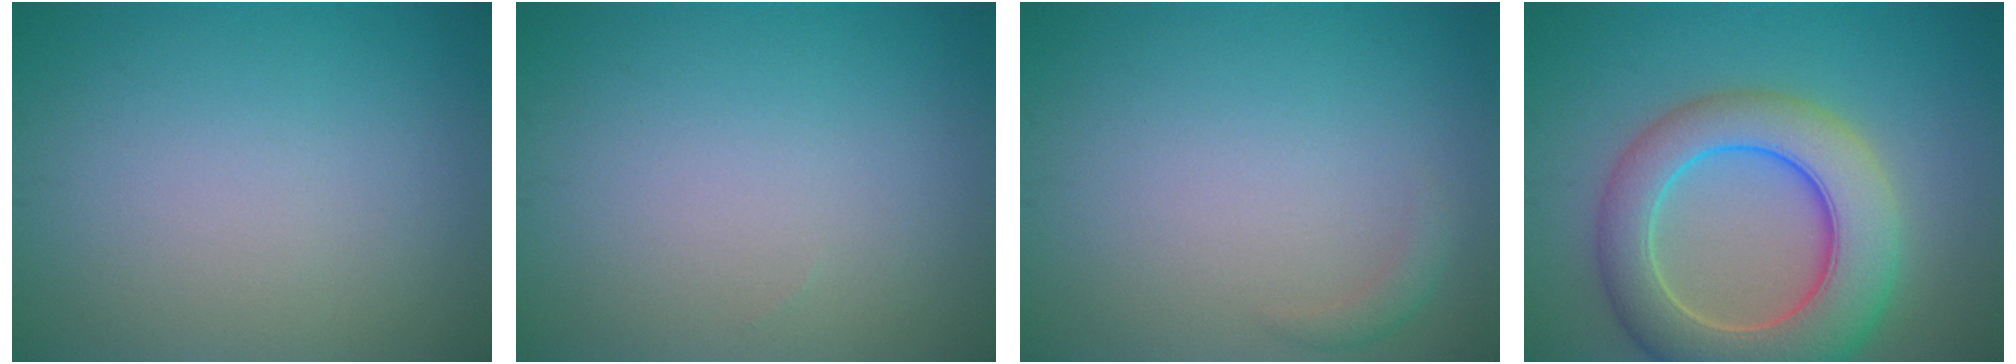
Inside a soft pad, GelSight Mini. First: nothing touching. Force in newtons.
{"total": 0.0}
{"total": 1.0, "press": 1.0, "slide": 0.0}
{"total": 9.6, "press": 9.5, "slide": 0.5}